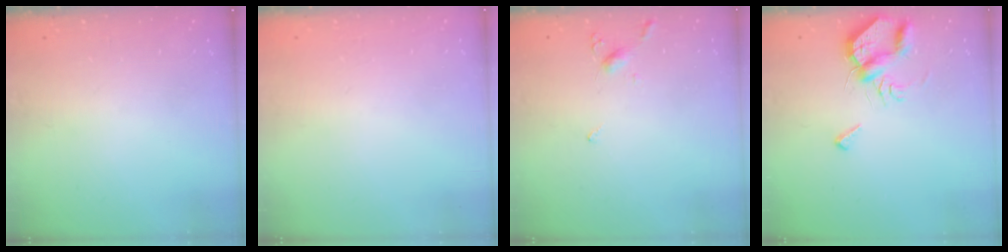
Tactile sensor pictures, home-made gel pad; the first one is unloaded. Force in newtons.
{"total": 1.8, "press": 1.8, "slide": 0.1}
{"total": 4.0, "press": 4.0, "slide": 0.7}
{"total": 9.0, "press": 9.0, "slide": 0.6}